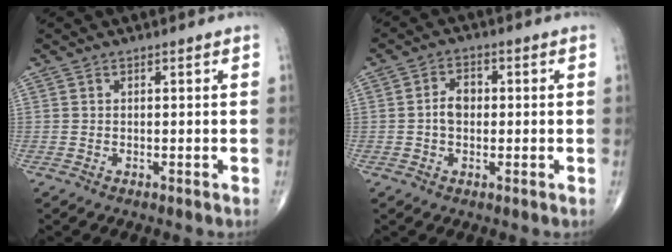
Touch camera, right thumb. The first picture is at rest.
{"total": 4.5, "force": [-0.1, 3.2, 3.1], "torque": [-0.046, 0.014, -0.008]}